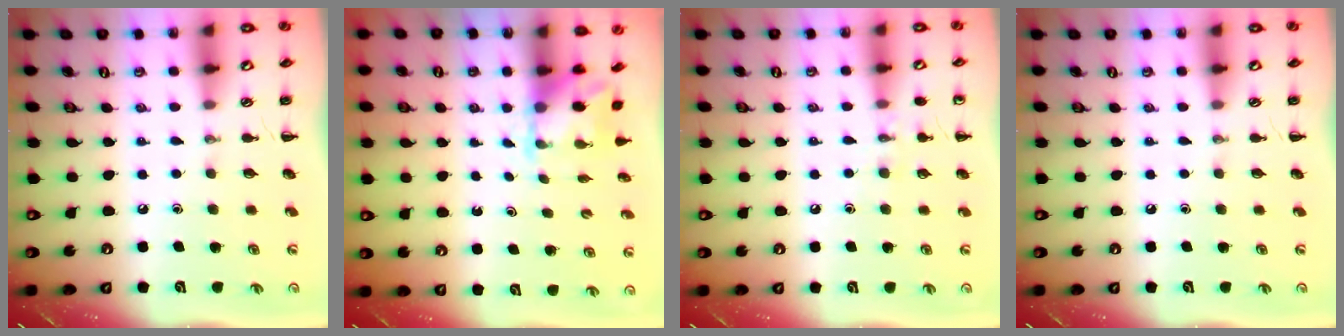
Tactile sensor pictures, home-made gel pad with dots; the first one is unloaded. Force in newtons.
{"total": 2.0, "press": 1.9, "slide": 0.7}
{"total": 6.7, "press": 6.6, "slide": 1.6}
{"total": 0.0}